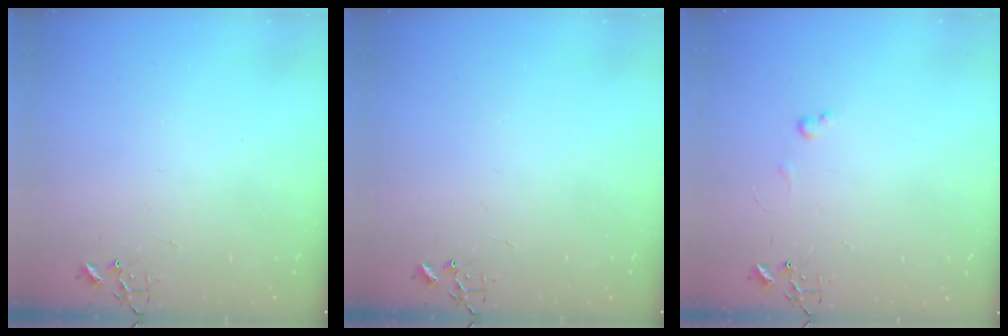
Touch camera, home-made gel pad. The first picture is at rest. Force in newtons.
{"total": 0.0}
{"total": 4.2, "press": 4.2, "slide": 0.6}